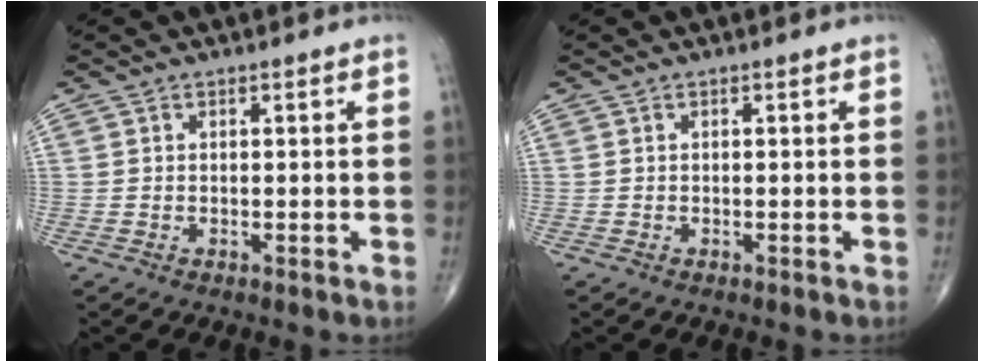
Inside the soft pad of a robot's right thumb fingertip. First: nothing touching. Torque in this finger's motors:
{"motor_torque": [0.00, 0.00, 0.07, 0.07, 0.01]}